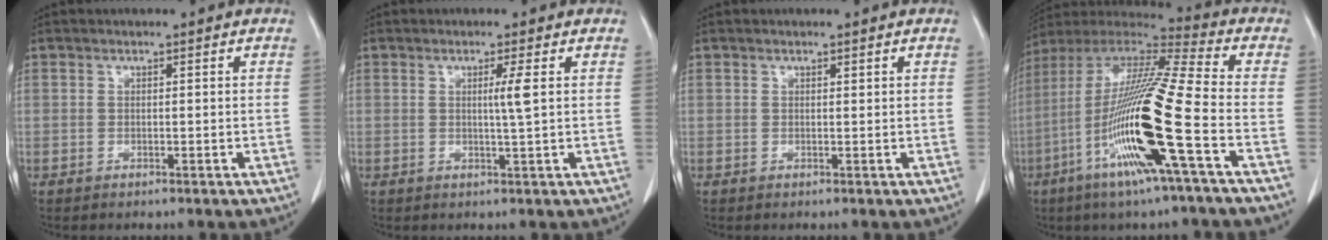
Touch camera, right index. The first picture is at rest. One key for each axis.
{"total": 2.5, "fx": 0.5, "fy": -0.7, "fz": 2.4, "tx": -0.043, "ty": -0.005, "tz": 0.008}
{"total": 0.0}
{"total": 20.9, "fx": -6.8, "fy": -0.3, "fz": 19.7, "tx": -0.407, "ty": -0.025, "tz": -0.140}